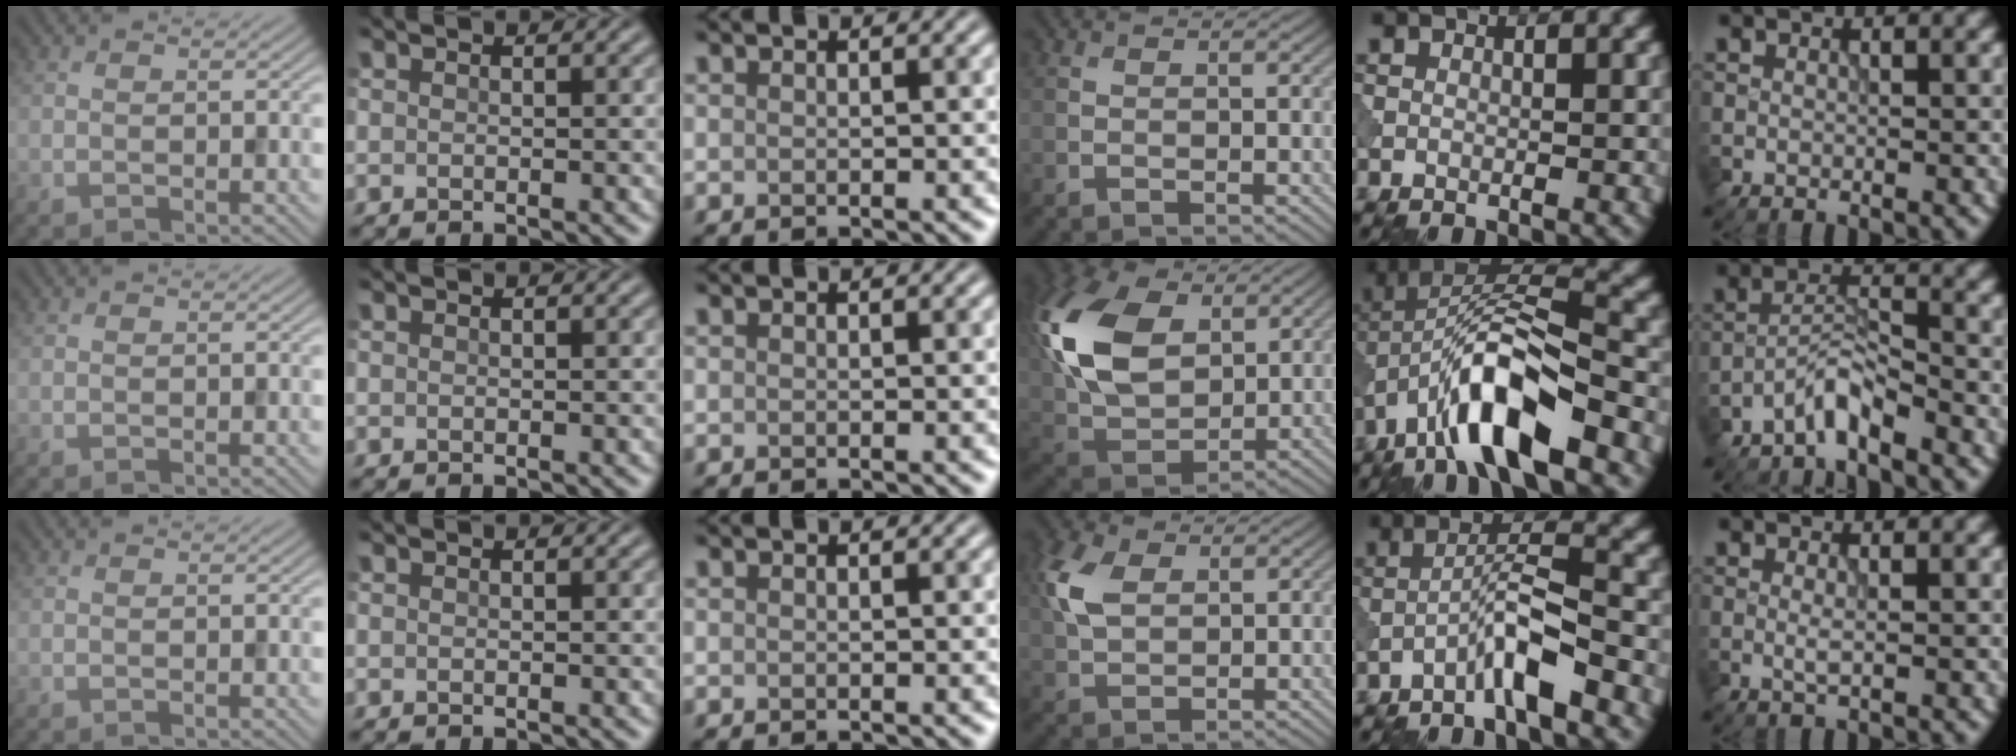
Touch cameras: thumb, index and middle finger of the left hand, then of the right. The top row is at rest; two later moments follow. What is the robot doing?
{"motion": "wipe", "object": "makeup brush"}